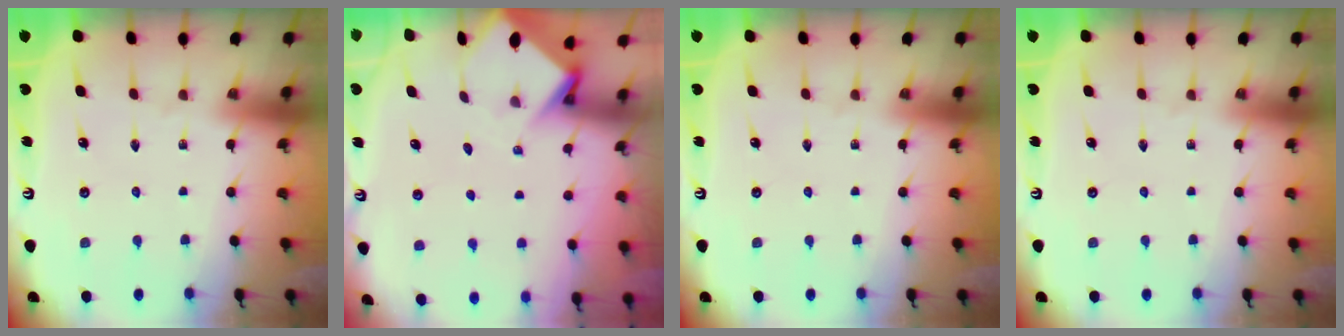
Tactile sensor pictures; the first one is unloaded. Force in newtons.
{"total": 3.4, "press": 3.3, "slide": 0.2}
{"total": 0.0}
{"total": 0.0}